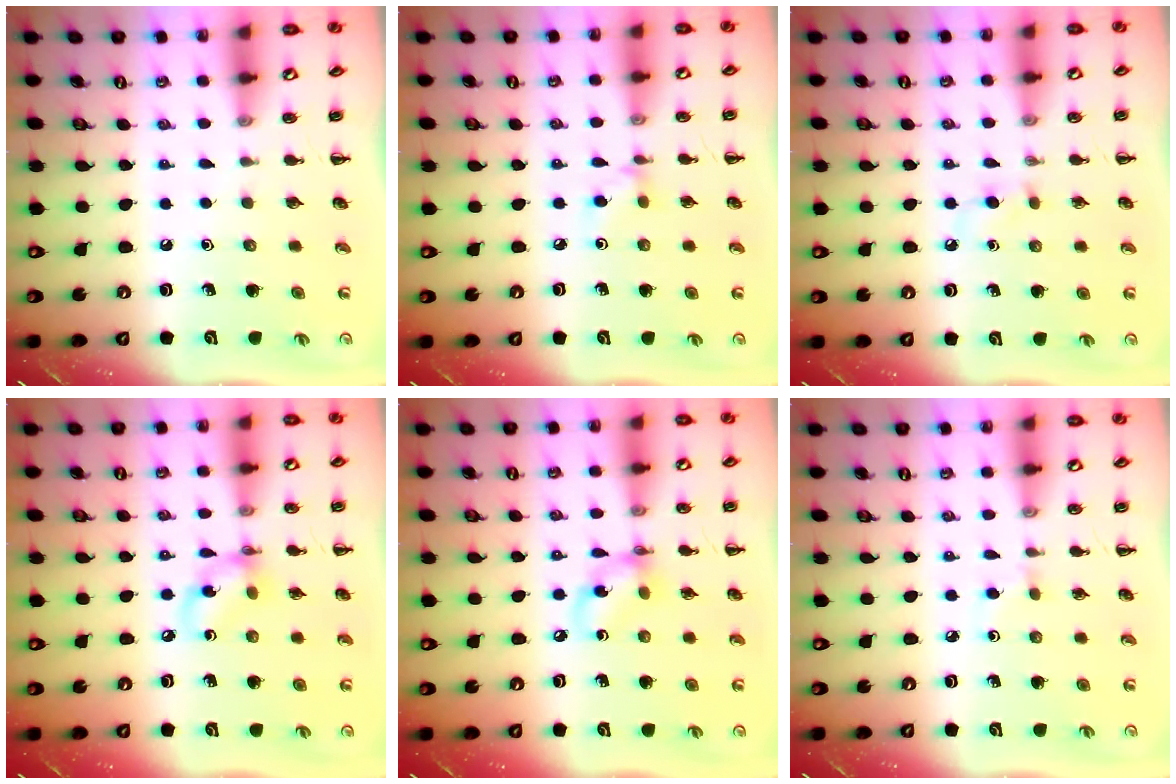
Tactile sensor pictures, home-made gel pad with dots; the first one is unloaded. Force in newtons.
{"total": 3.7, "press": 3.5, "slide": 1.3}
{"total": 2.6, "press": 2.4, "slide": 1.1}
{"total": 7.0, "press": 6.9, "slide": 1.1}
{"total": 7.0, "press": 6.9, "slide": 1.1}
{"total": 2.0, "press": 1.8, "slide": 0.8}